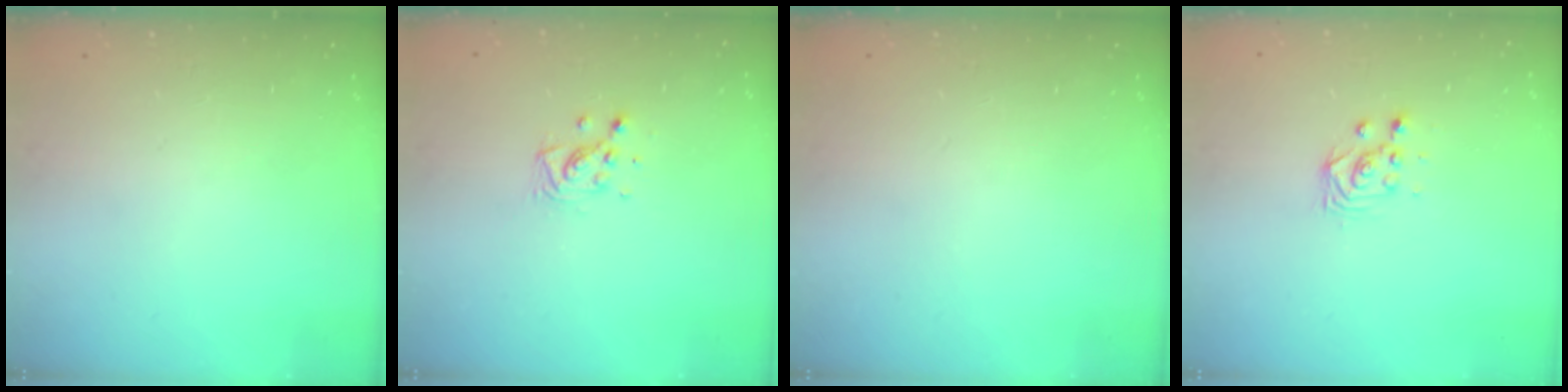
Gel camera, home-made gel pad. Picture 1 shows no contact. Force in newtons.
{"total": 6.3, "press": 6.1, "slide": 1.7}
{"total": 0.0}
{"total": 2.9, "press": 2.9, "slide": 0.4}